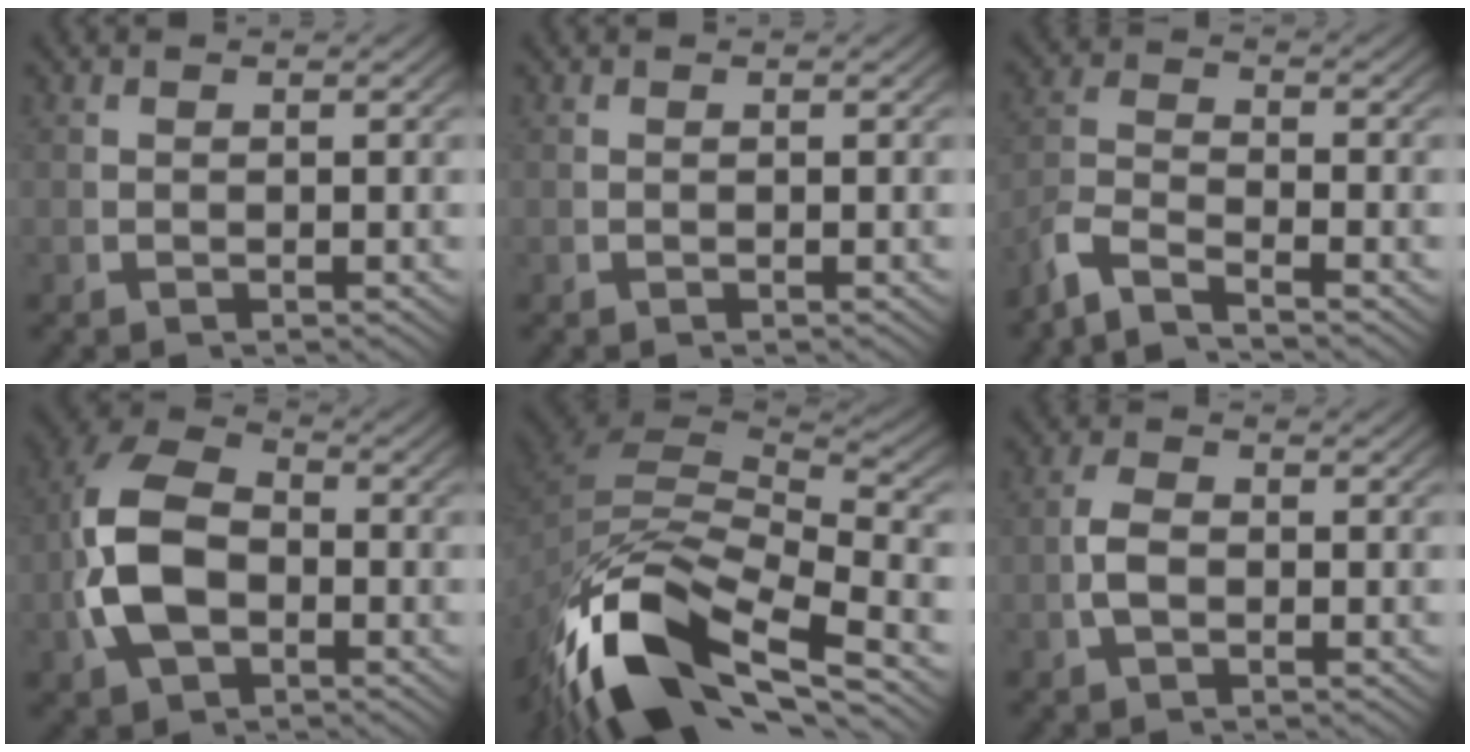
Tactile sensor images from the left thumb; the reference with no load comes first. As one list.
[{"total": 0.0}, {"total": 4.9, "force": [-3.1, 2.6, 2.7], "torque": [-0.063, -0.016, -0.058]}, {"total": 10.5, "force": [-0.6, 7.5, 7.3], "torque": [-0.177, -0.028, 0.004]}, {"total": 13.0, "force": [-3.9, 6.8, 10.4], "torque": [-0.226, -0.029, -0.047]}, {"total": 2.2, "force": [-0.3, 1.4, 1.7], "torque": [-0.045, -0.004, -0.003]}]